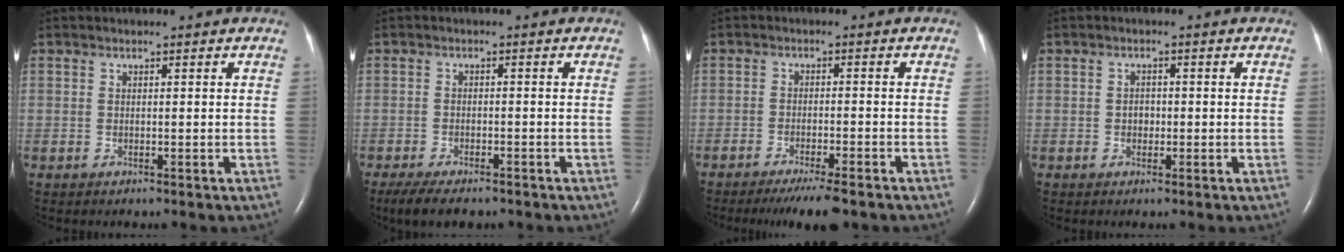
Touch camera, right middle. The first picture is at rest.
{"total": 6.4, "force": [-4.9, 2.0, 3.5], "torque": [-0.059, -0.012, -0.075]}
{"total": 6.9, "force": [-5.5, 0.7, 4.2], "torque": [-0.061, -0.014, -0.083]}
{"total": 1.3, "force": [-0.3, 1.0, 0.8], "torque": [-0.012, 0.004, -0.003]}